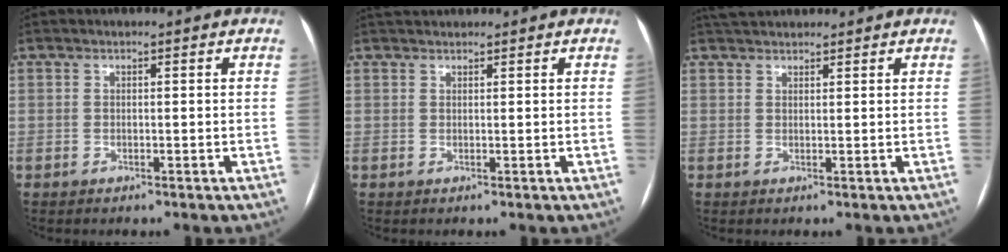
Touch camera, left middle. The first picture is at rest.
{"total": 2.4, "force": [2.3, 0.4, 0.5], "torque": [-0.006, 0.029, 0.041]}
{"total": 4.3, "force": [4.0, 0.9, 1.2], "torque": [-0.017, 0.038, 0.068]}